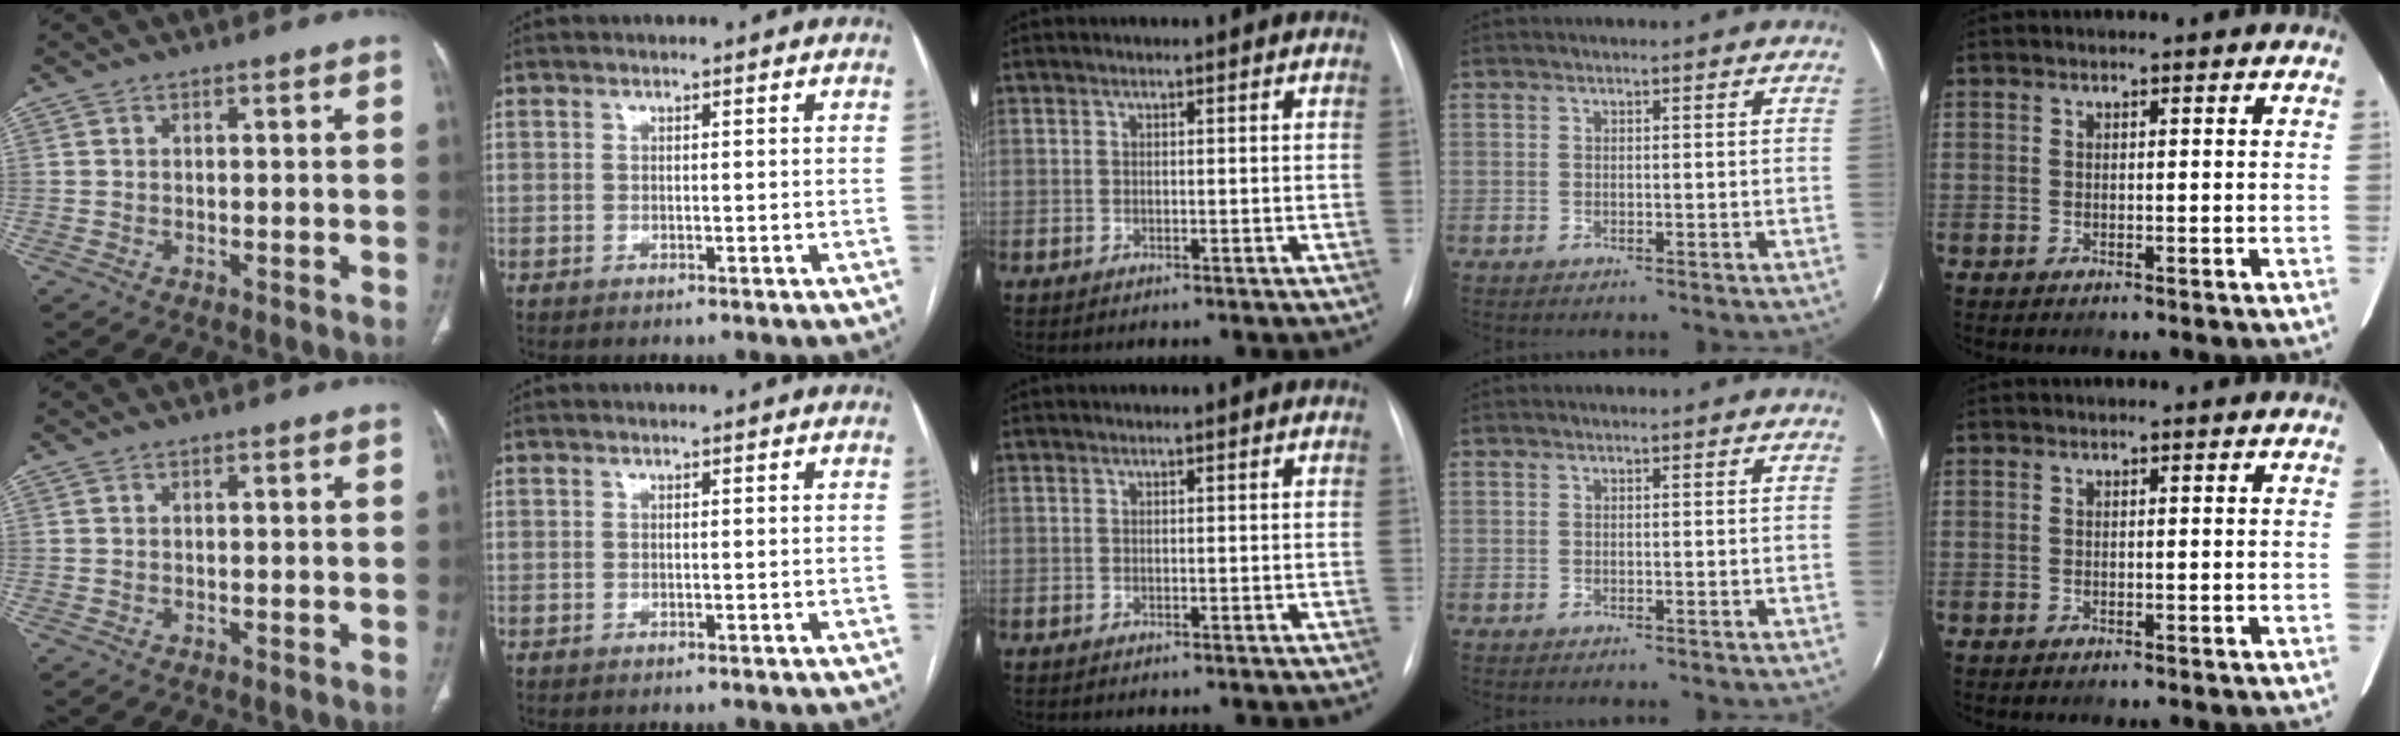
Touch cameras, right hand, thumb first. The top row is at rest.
{}